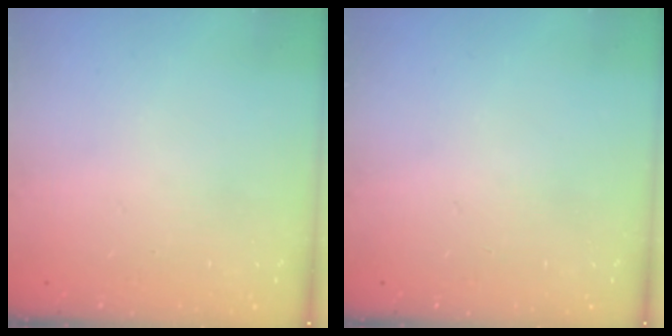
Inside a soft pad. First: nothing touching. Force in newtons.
{"total": 0.0}